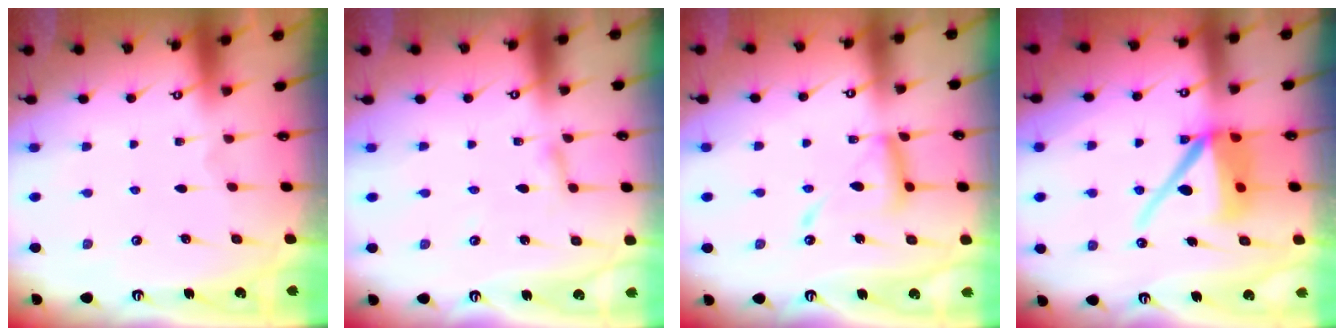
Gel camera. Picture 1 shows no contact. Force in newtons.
{"total": 2.0, "press": 2.0, "slide": 0.2}
{"total": 13.5, "press": 13.4, "slide": 1.1}
{"total": 11.9, "press": 11.8, "slide": 1.5}